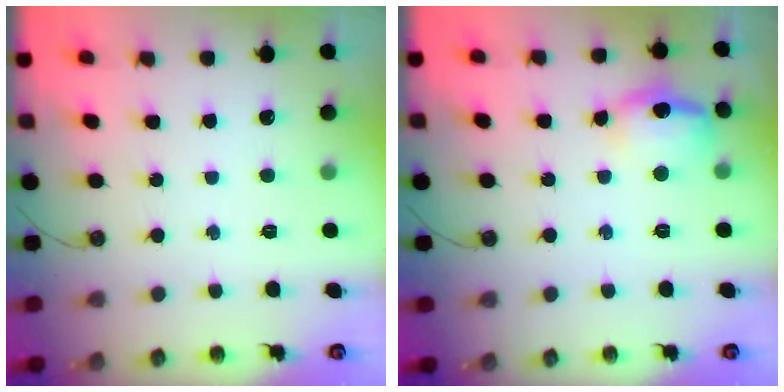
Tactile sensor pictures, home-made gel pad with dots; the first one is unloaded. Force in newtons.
{"total": 12.0, "press": 11.9, "slide": 1.4}